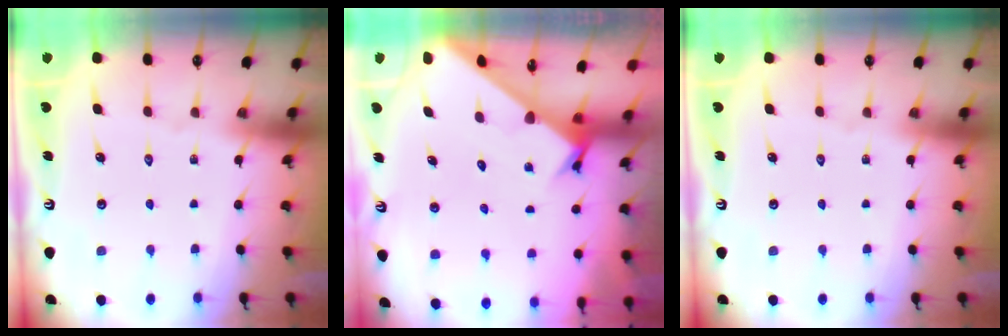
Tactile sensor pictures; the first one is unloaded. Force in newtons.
{"total": 2.2, "press": 2.2, "slide": 0.2}
{"total": 0.0}